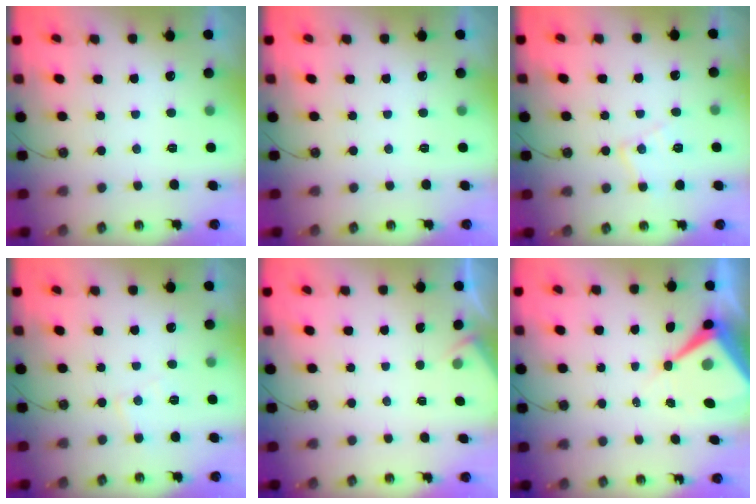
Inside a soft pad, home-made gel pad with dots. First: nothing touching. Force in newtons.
{"total": 0.0}
{"total": 9.3, "press": 9.3, "slide": 0.6}
{"total": 5.9, "press": 5.8, "slide": 0.7}
{"total": 2.2, "press": 2.2, "slide": 0.4}
{"total": 9.5, "press": 9.4, "slide": 1.0}